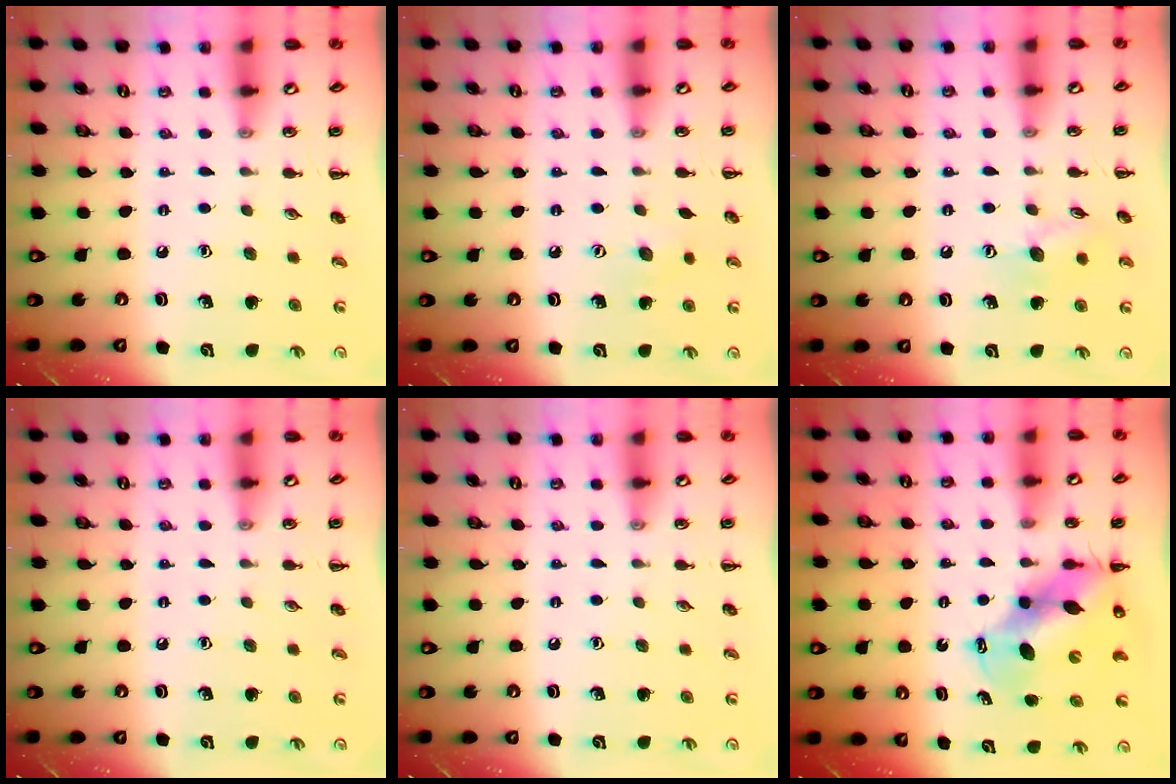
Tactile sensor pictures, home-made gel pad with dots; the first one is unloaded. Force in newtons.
{"total": 5.8, "press": 5.6, "slide": 1.4}
{"total": 8.2, "press": 8.1, "slide": 1.3}
{"total": 0.0}
{"total": 0.0}
{"total": 10.9, "press": 10.5, "slide": 2.7}